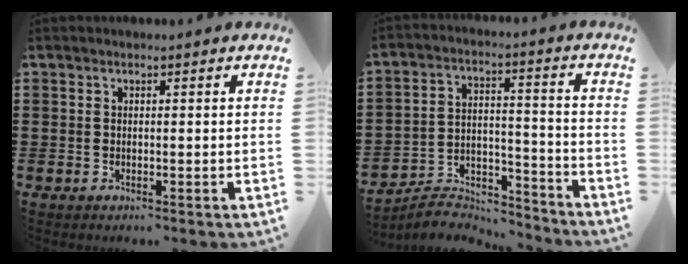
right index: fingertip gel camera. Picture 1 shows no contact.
{"total": 7.1, "force": [-6.8, 1.3, 1.5], "torque": [-0.032, 0.013, -0.134]}